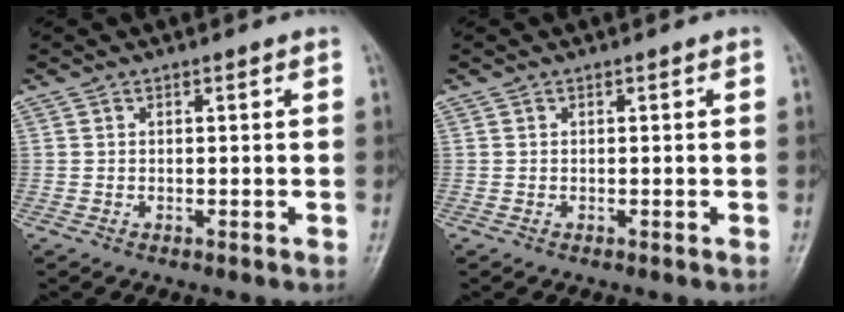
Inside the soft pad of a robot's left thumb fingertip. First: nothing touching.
{"total": 0.0}